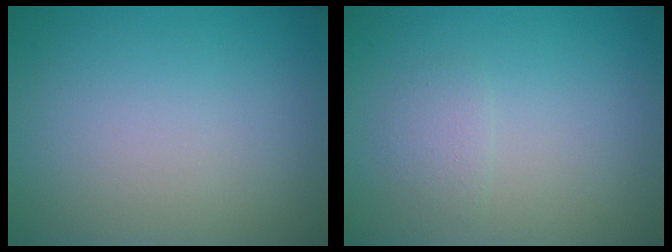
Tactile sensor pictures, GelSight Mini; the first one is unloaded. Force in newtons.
{"total": 1.2, "press": 1.2, "slide": 0.1}